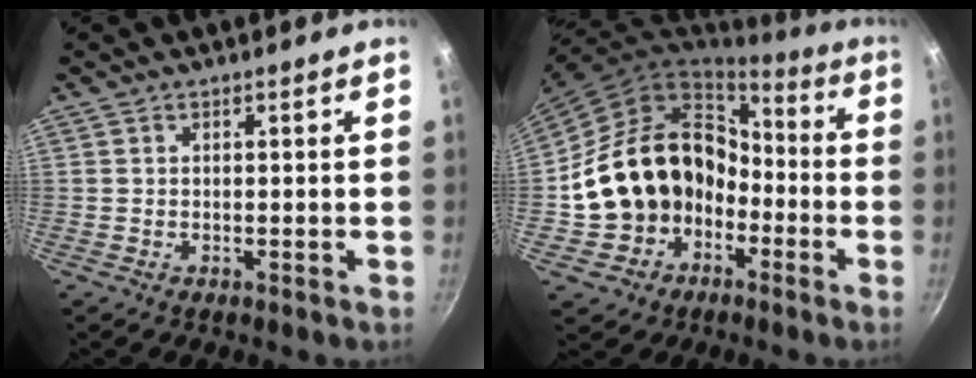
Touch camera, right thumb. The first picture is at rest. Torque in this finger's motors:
{"motor_torque": [1.73, 3.27, 1.42, -1.34, 0.64]}